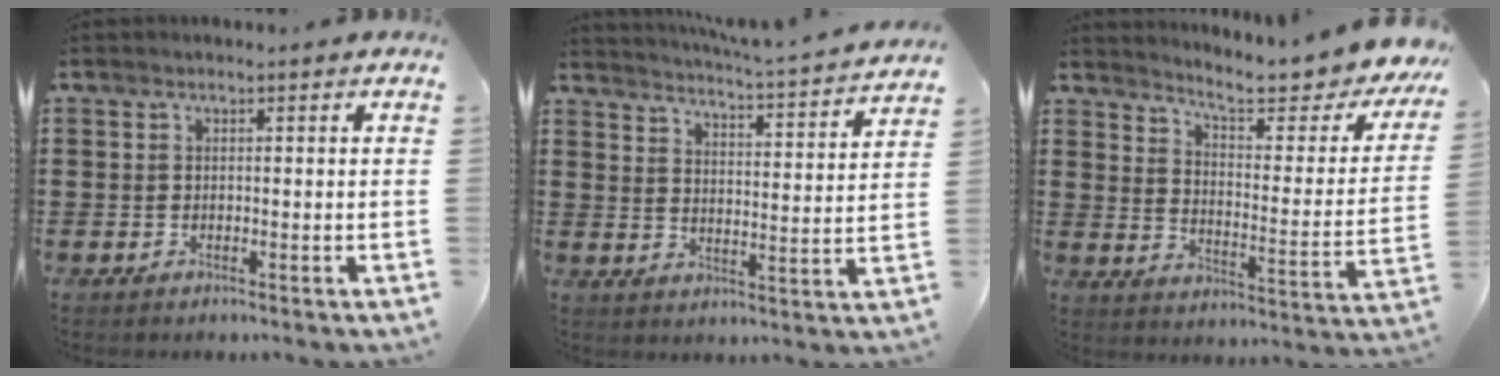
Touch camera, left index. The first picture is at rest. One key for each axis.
{"total": 3.5, "fx": 3.4, "fy": -0.7, "fz": 0.6, "tx": -0.024, "ty": -0.042, "tz": 0.047}
{"total": 7.4, "fx": 6.2, "fy": 0.6, "fz": 3.9, "tx": -0.080, "ty": -0.053, "tz": 0.097}